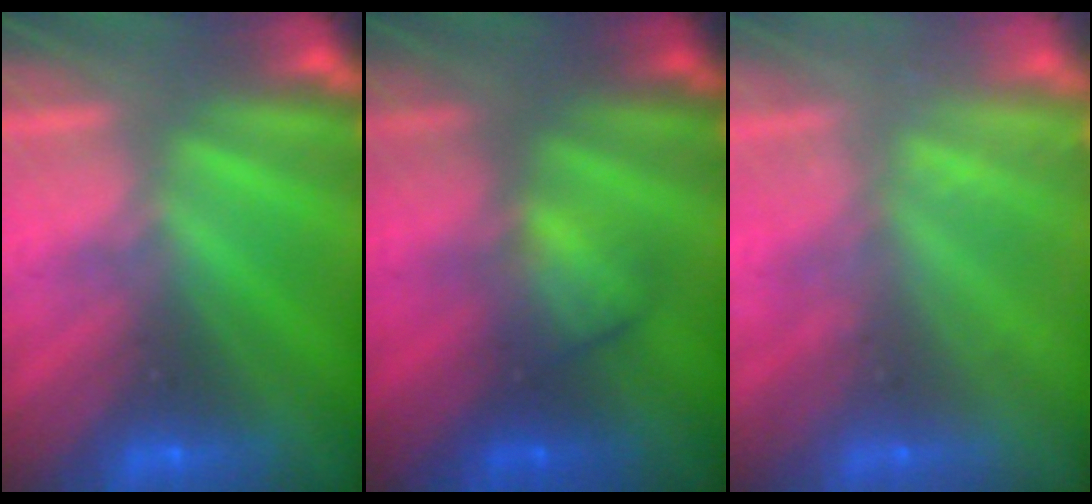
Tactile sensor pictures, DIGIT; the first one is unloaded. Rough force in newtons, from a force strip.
{"total": 2.0}
{"total": 2.1}